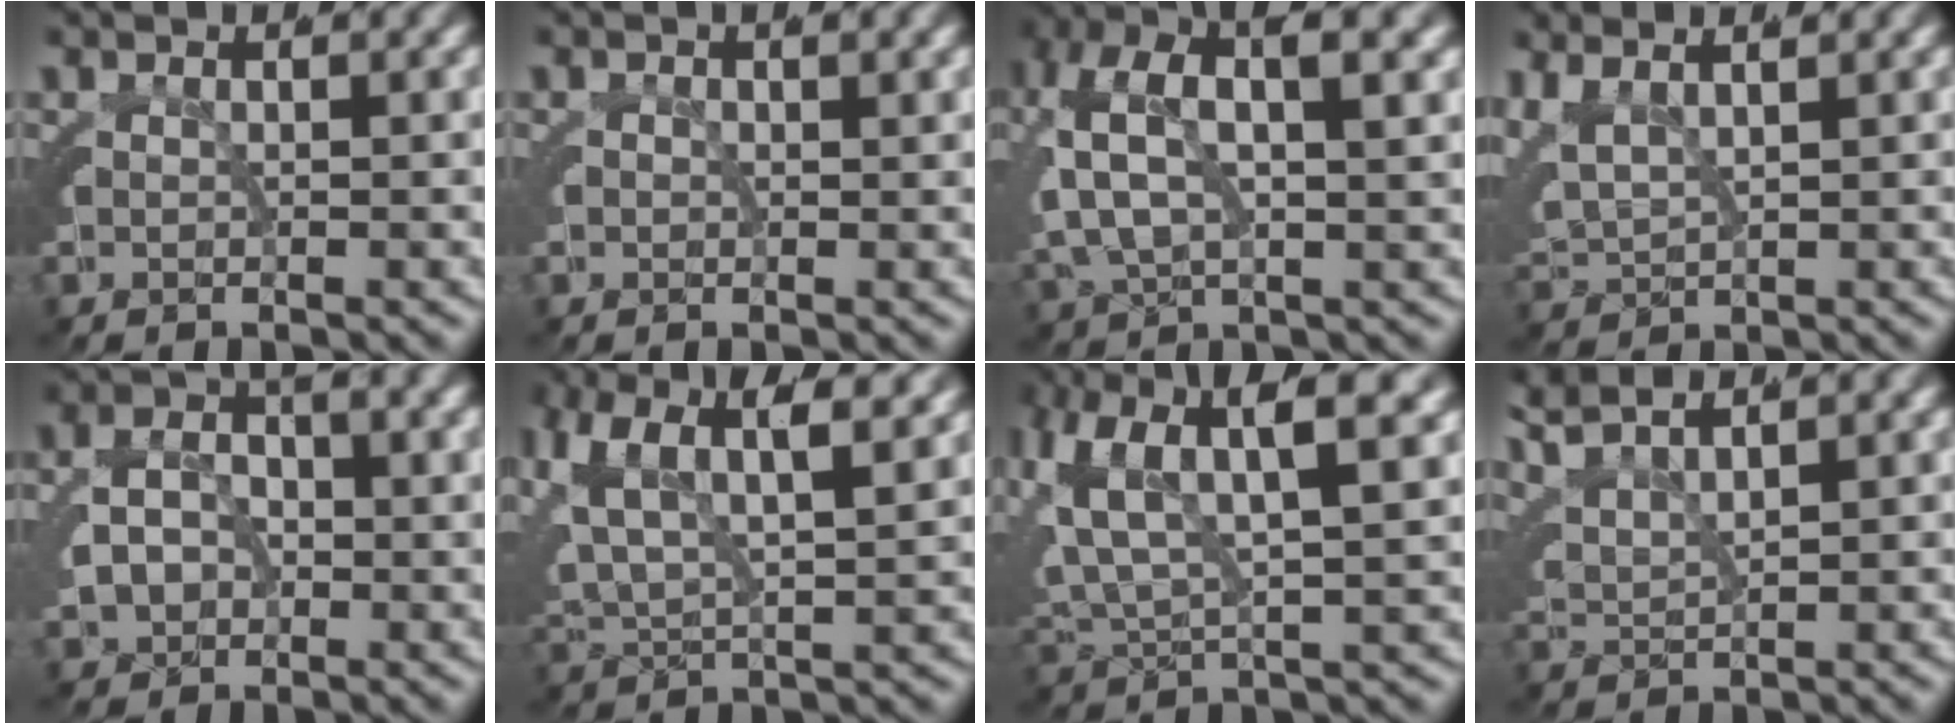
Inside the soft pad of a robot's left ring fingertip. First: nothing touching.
{"total": 0.7, "force": [-0.1, 0.6, 0.2], "torque": [0.000, -0.004, 0.001]}
{"total": 6.6, "force": [2.1, 4.2, 4.7], "torque": [-0.114, 0.007, 0.032]}
{"total": 6.0, "force": [1.2, 5.3, 2.7], "torque": [-0.098, -0.014, 0.020]}
{"total": 5.5, "force": [-0.5, 4.9, 2.4], "torque": [-0.047, -0.013, -0.005]}
{"total": 8.8, "force": [2.8, 6.3, 5.5], "torque": [-0.133, 0.001, 0.042]}
{"total": 9.6, "force": [3.2, 6.3, 6.4], "torque": [-0.138, 0.004, 0.047]}
{"total": 6.1, "force": [3.4, 4.4, 2.5], "torque": [-0.093, 0.008, 0.047]}